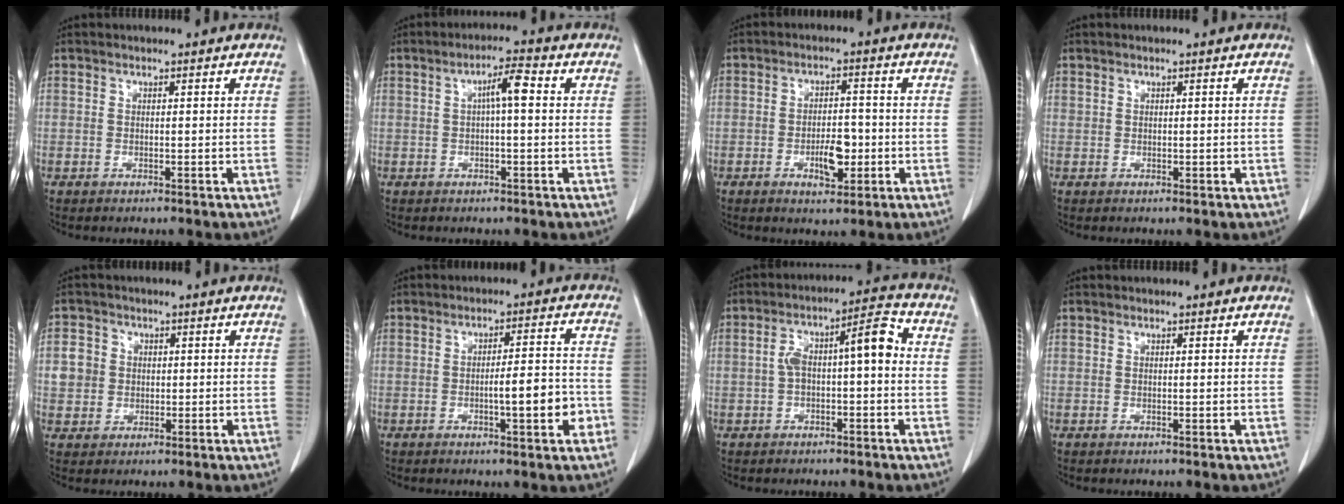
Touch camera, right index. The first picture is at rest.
{"total": 4.2, "force": [0.6, 0.6, 4.1], "torque": [-0.067, 0.012, 0.006]}
{"total": 5.3, "force": [-1.6, 2.2, 4.5], "torque": [-0.074, 0.002, -0.021]}
{"total": 0.6, "force": [0.2, 0.4, 0.4], "torque": [-0.012, 0.003, 0.008]}
{"total": 4.5, "force": [0.6, 4.3, 1.1], "torque": [-0.019, 0.012, 0.012]}
{"total": 6.9, "force": [-2.2, 1.0, 6.4], "torque": [-0.093, 0.010, -0.029]}
{"total": 8.0, "force": [-0.1, 2.1, 7.7], "torque": [-0.135, 0.040, -0.003]}
{"total": 0.0}